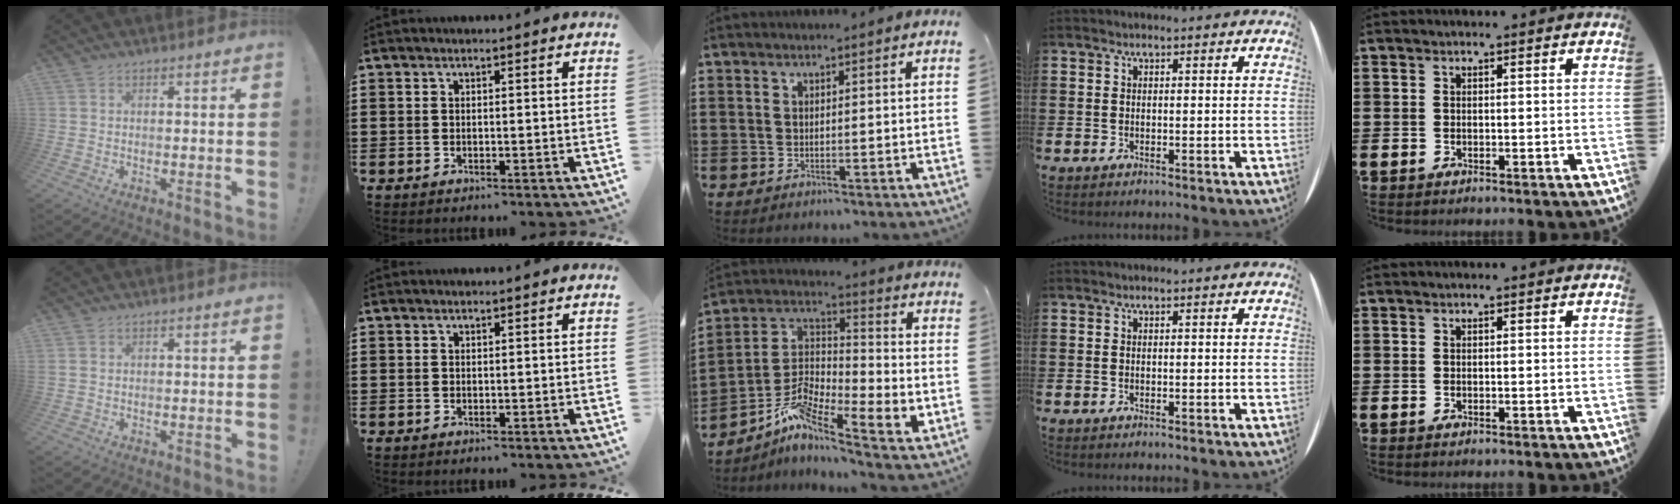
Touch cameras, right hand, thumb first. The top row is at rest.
{"thumb": {"total": 1.2, "force": [0.5, 0.7, 0.7], "torque": [-0.021, 0.004, 0.012]}, "middle": {"total": 8.4, "force": [-4.7, 3.1, 6.3], "torque": [-0.160, -0.022, -0.102]}}